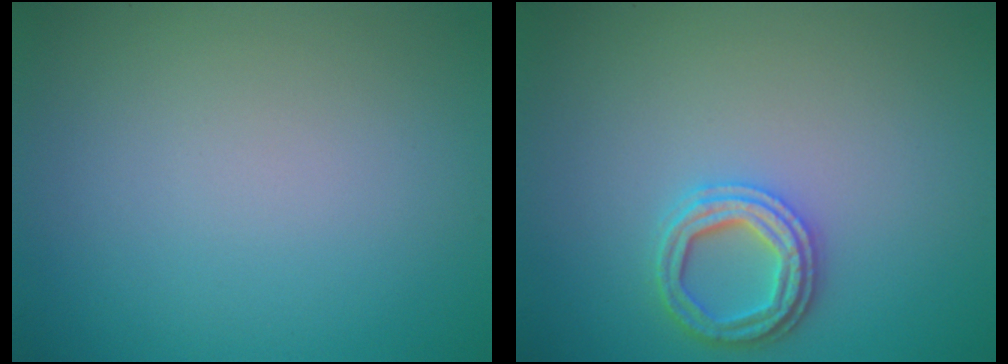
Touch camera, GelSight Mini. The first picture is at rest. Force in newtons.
{"total": 2.8, "press": 2.7, "slide": 0.7}